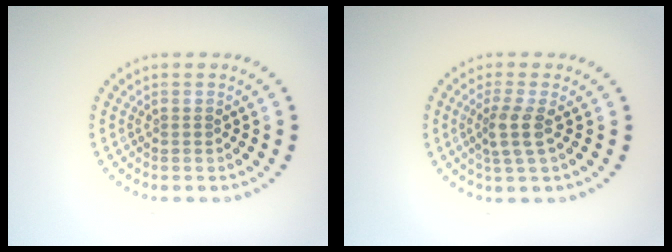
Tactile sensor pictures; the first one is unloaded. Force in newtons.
{"total": 2.4, "press": 1.9, "slide": 1.5}